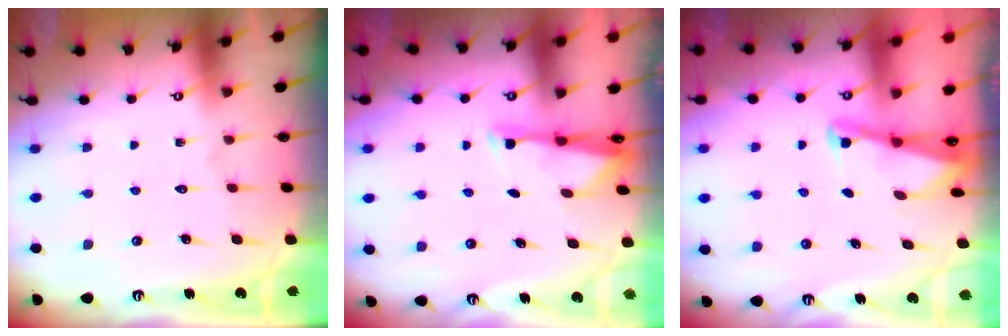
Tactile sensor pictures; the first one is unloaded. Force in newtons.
{"total": 2.9, "press": 2.9, "slide": 0.6}
{"total": 2.2, "press": 2.2, "slide": 0.3}